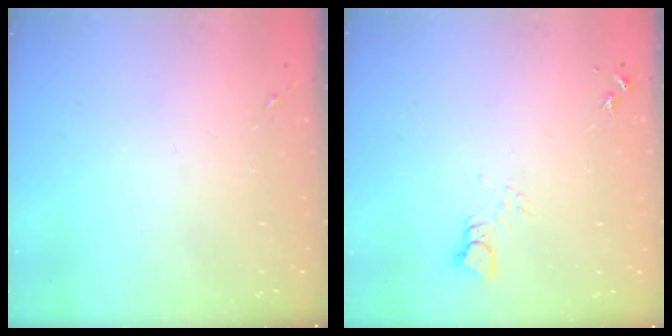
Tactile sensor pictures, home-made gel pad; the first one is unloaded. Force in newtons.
{"total": 3.0, "press": 3.0, "slide": 0.2}